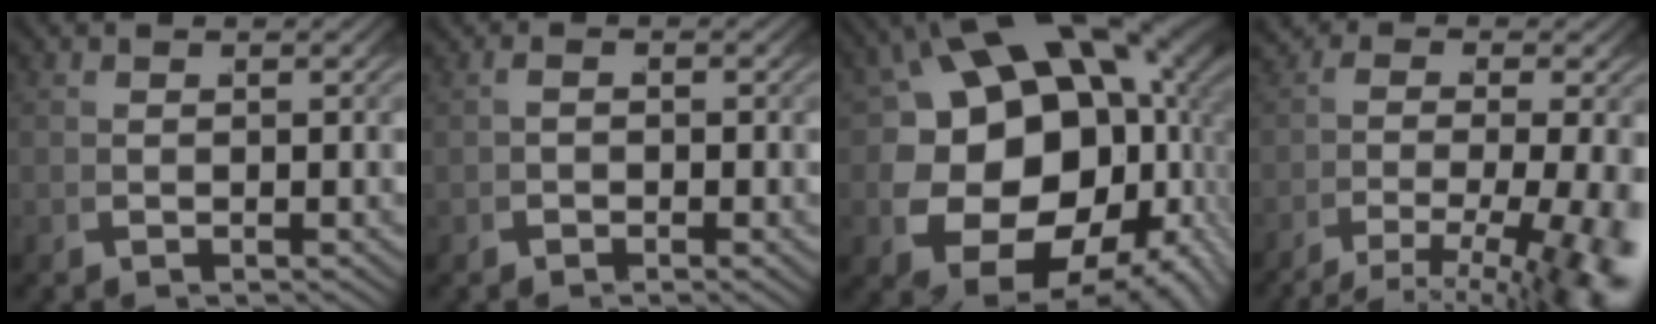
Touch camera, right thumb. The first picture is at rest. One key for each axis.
{"total": 0.6, "fx": -0.3, "fy": -0.5, "fz": 0.3, "tx": -0.001, "ty": -0.002, "tz": 0.001}
{"total": 19.3, "fx": -0.7, "fy": 13.5, "fz": 13.8, "tx": -0.262, "ty": -0.069, "tz": 0.030}
{"total": 6.5, "fx": -2.3, "fy": 2.5, "fz": 5.6, "tx": -0.083, "ty": -0.029, "tz": -0.018}